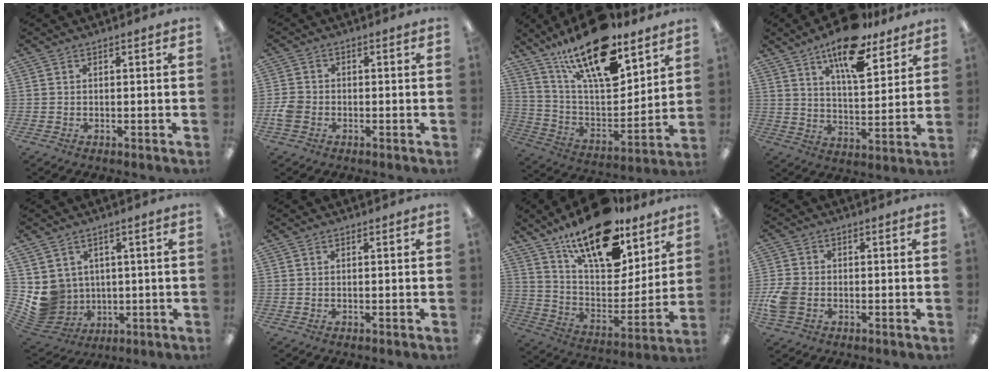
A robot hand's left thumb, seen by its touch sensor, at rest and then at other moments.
{"total": 3.8, "force": [-1.5, 2.8, 2.1], "torque": [-0.039, 0.008, -0.027]}
{"total": 23.0, "force": [15.8, 8.3, 14.5], "torque": [-0.258, -0.097, 0.269]}
{"total": 15.8, "force": [11.3, 5.7, 9.4], "torque": [-0.146, -0.060, 0.188]}
{"total": 7.8, "force": [1.3, 7.6, 1.4], "torque": [-0.064, -0.017, 0.036]}
{"total": 0.0}
{"total": 21.0, "force": [15.8, 8.2, 11.2], "torque": [-0.196, -0.103, 0.276]}
{"total": 6.3, "force": [-1.8, 4.6, 4.0], "torque": [-0.088, 0.008, -0.033]}